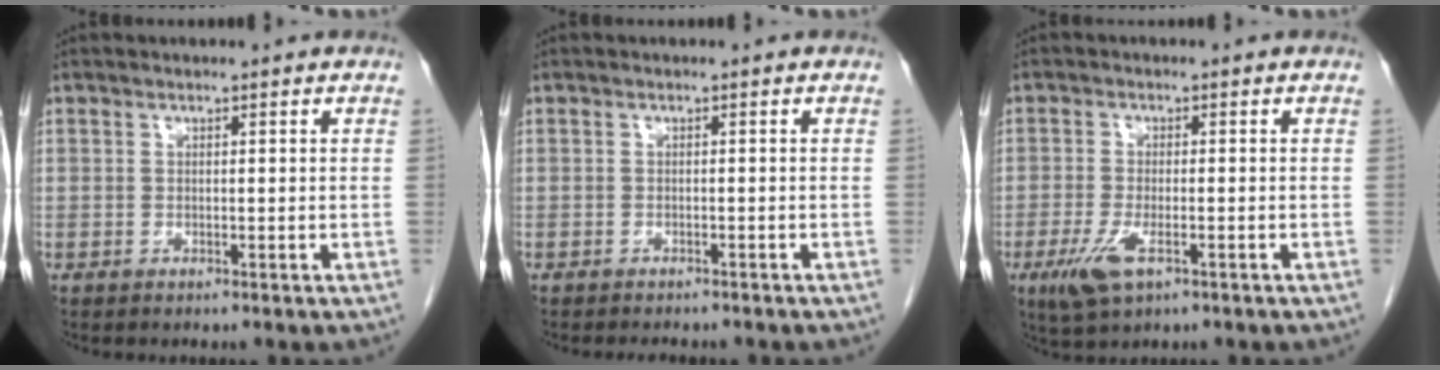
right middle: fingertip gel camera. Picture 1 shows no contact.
{"total": 3.9, "force": [-3.5, 0.9, 1.4], "torque": [-0.018, -0.005, -0.042]}
{"total": 5.3, "force": [-2.5, 1.8, 4.3], "torque": [-0.094, -0.012, -0.038]}